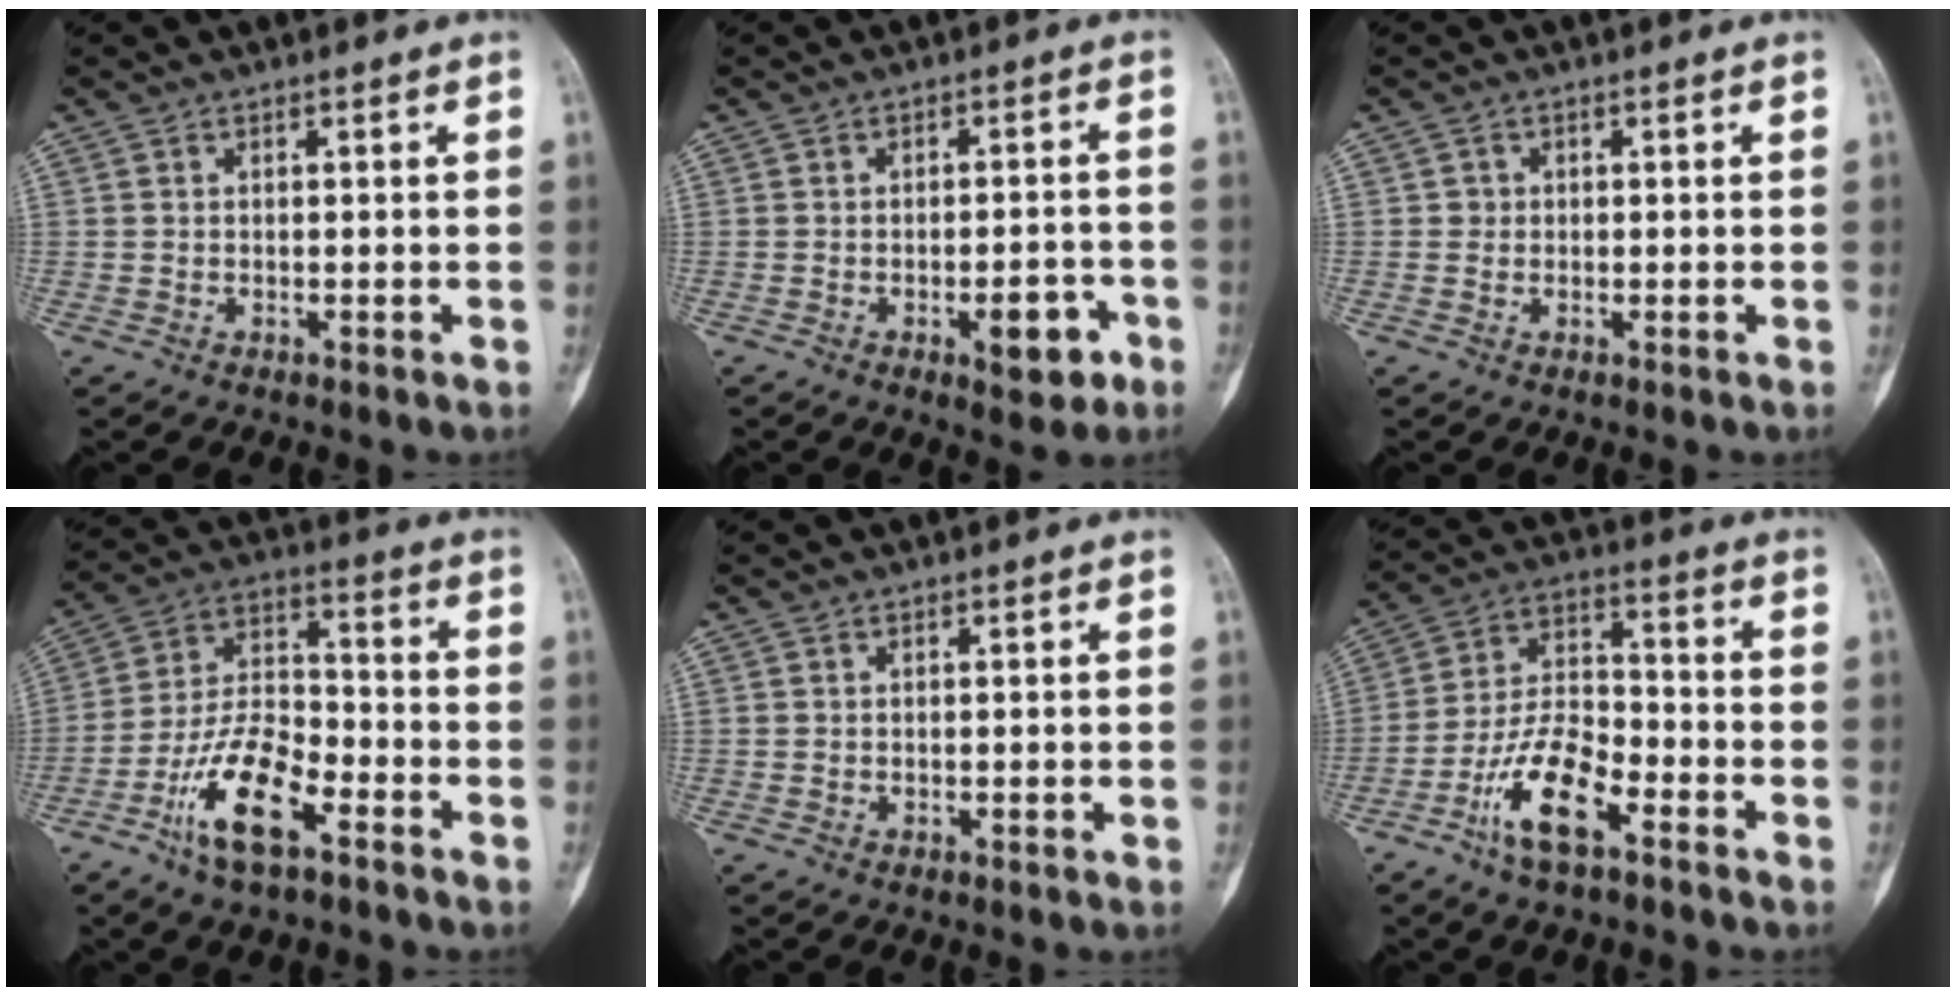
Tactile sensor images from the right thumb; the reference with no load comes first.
{"total": 6.7, "force": [-2.9, 2.8, 5.4], "torque": [-0.056, 0.014, -0.034]}
{"total": 1.2, "force": [0.1, 1.2, 0.2], "torque": [0.006, 0.003, 0.001]}
{"total": 13.6, "force": [-7.3, 5.3, 10.2], "torque": [-0.193, 0.048, -0.137]}
{"total": 0.0}
{"total": 12.4, "force": [-6.8, 4.8, 9.2], "torque": [-0.177, 0.045, -0.128]}